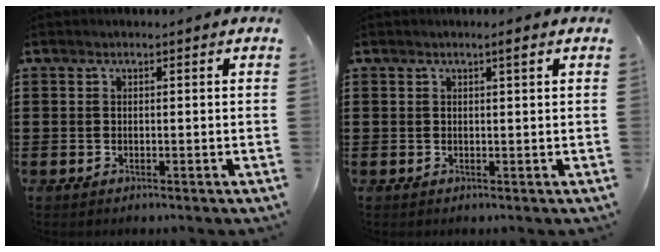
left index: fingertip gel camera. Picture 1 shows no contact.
{"total": 1.4, "force": [0.8, 0.0, 1.2], "torque": [-0.024, 0.002, 0.013]}